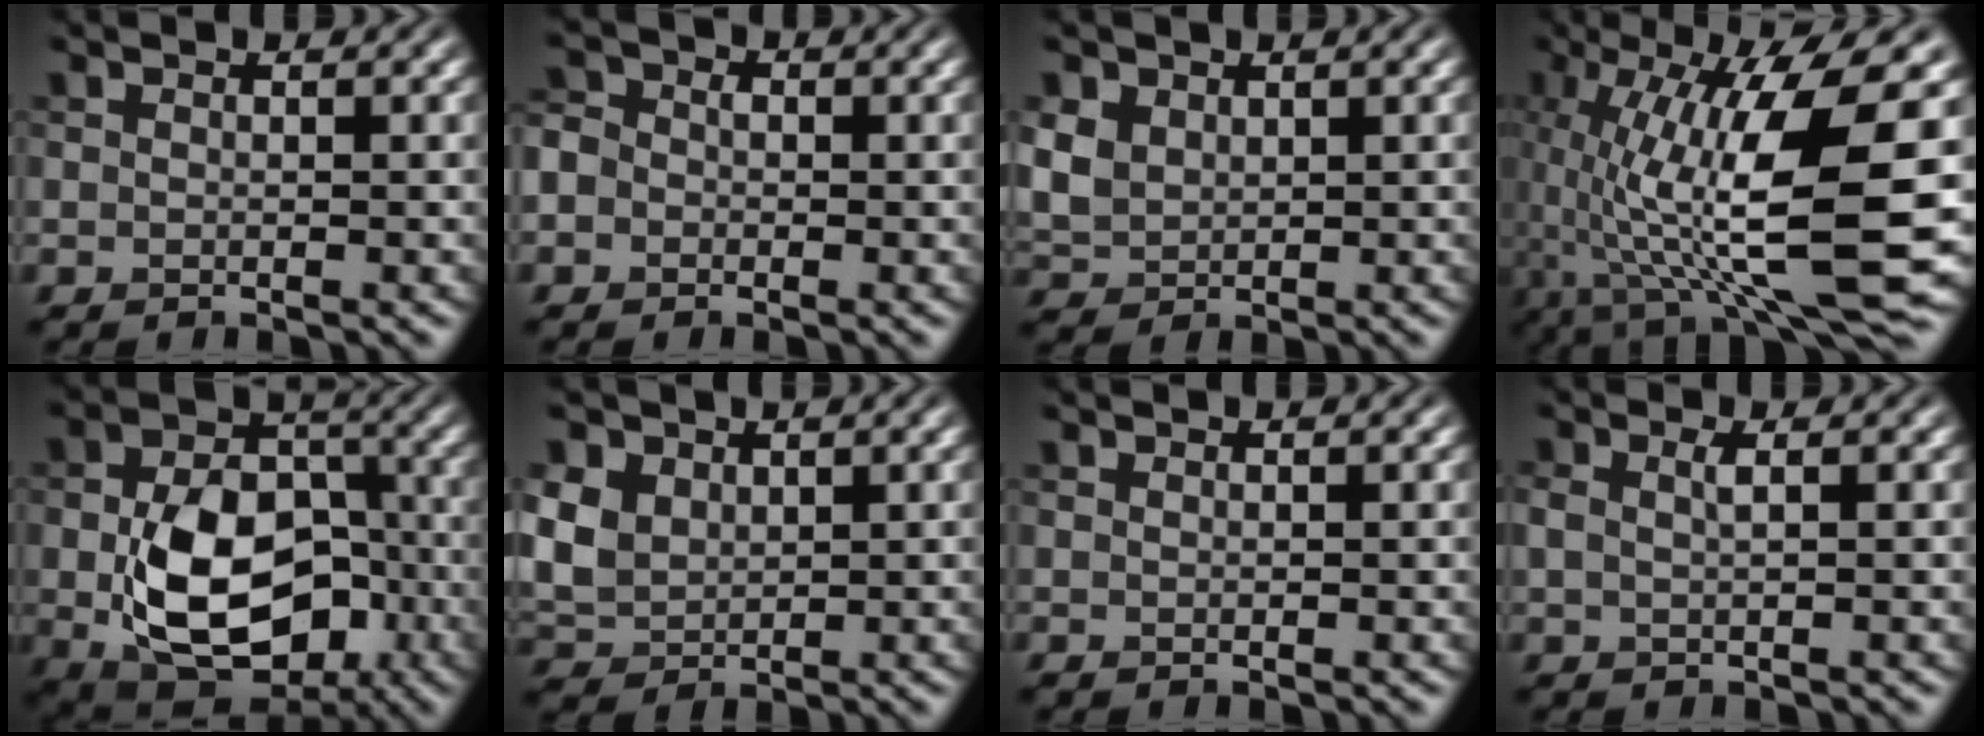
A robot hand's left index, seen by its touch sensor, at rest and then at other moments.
{"total": 2.9, "force": [-0.4, 2.6, 1.1], "torque": [-0.005, 0.015, -0.031]}
{"total": 3.1, "force": [1.3, 2.4, 1.5], "torque": [-0.045, 0.000, 0.028]}
{"total": 14.2, "force": [-1.2, 3.9, 13.6], "torque": [-0.249, -0.007, -0.011]}
{"total": 11.9, "force": [-2.4, 8.0, 8.4], "torque": [-0.156, -0.023, -0.033]}
{"total": 5.1, "force": [1.8, 3.9, 2.8], "torque": [-0.084, 0.010, 0.034]}
{"total": 0.0}
{"total": 1.4, "force": [0.5, 0.4, 1.2], "torque": [-0.023, 0.004, 0.007]}